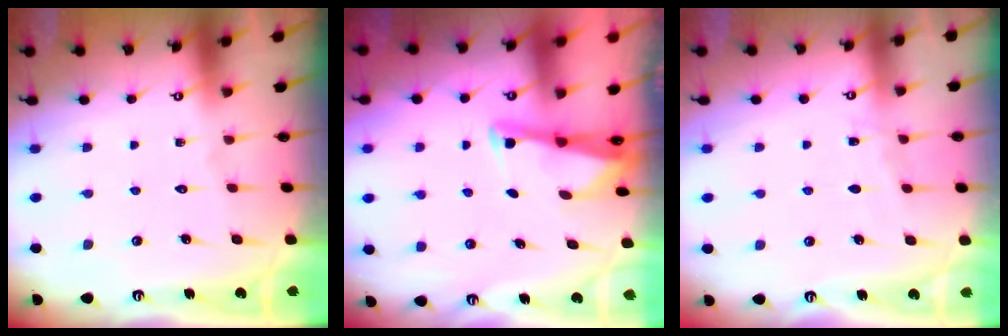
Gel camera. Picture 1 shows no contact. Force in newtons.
{"total": 2.5, "press": 2.5, "slide": 0.2}
{"total": 2.8, "press": 2.8, "slide": 0.4}